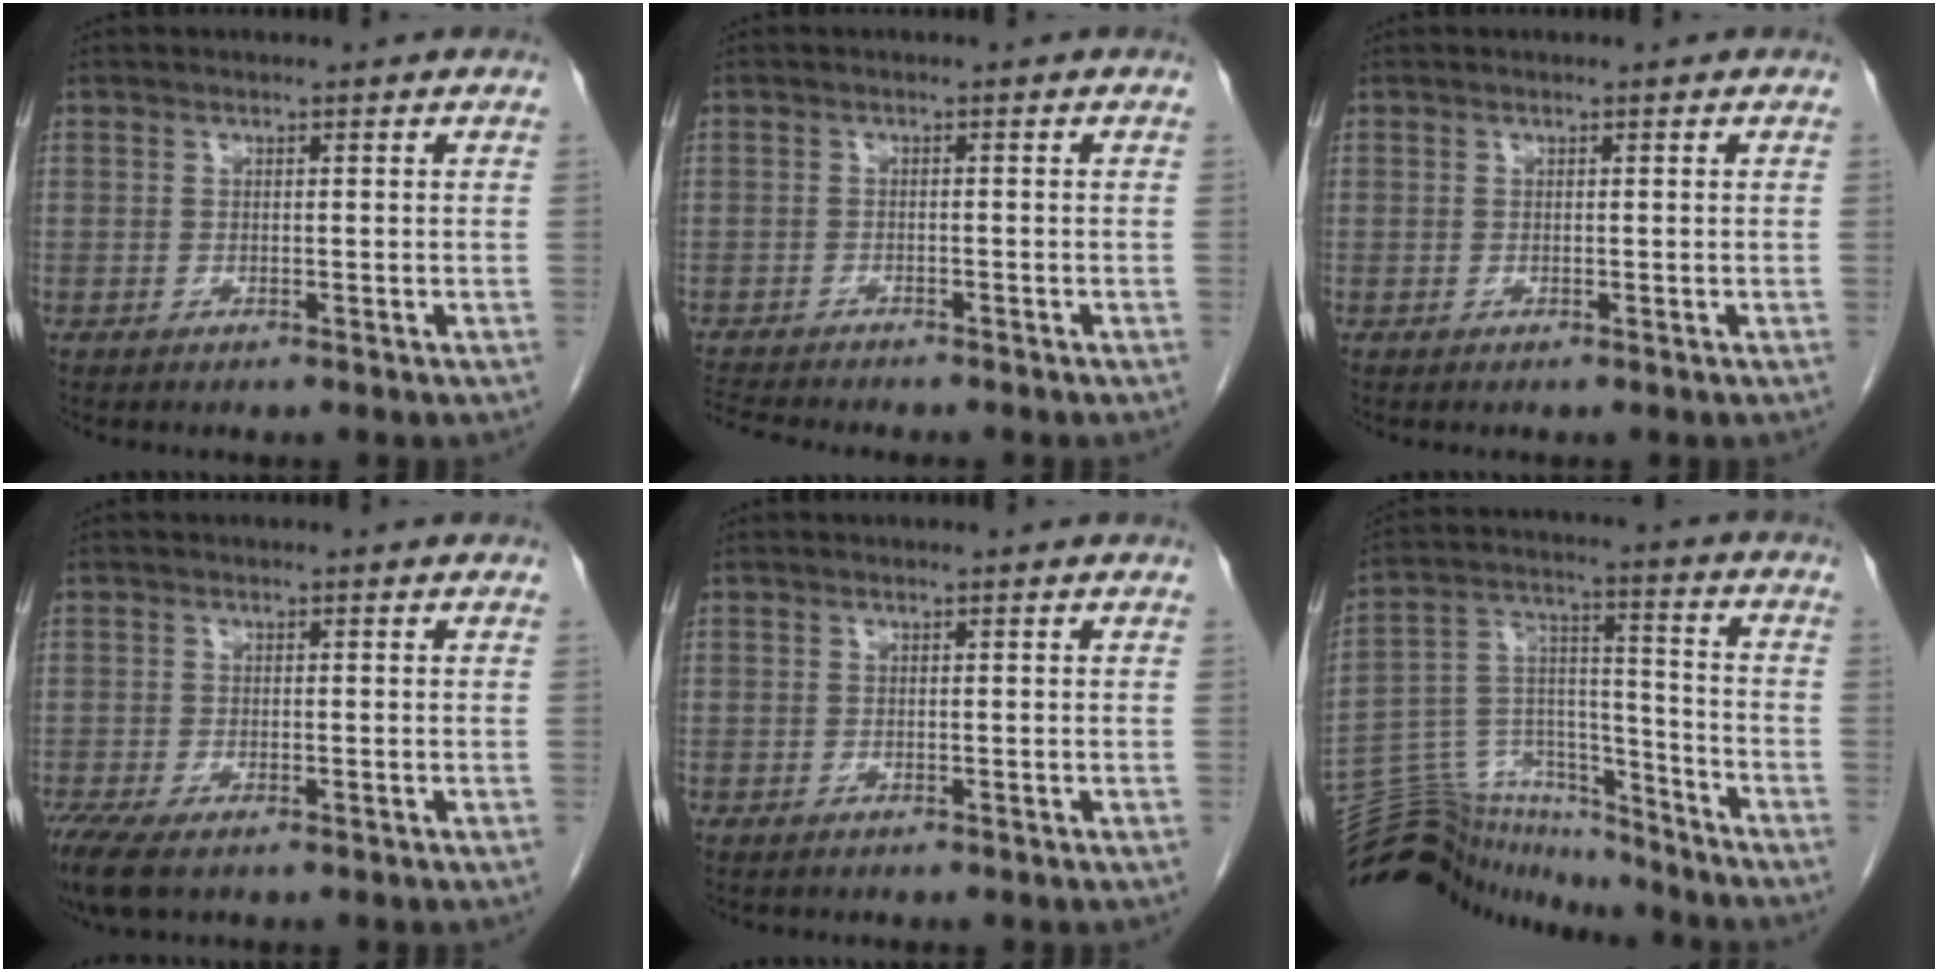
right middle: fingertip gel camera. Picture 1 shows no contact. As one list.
[{"total": 6.8, "force": [-6.3, 0.9, 2.4], "torque": [-0.042, -0.010, -0.100]}, {"total": 0.0}, {"total": 6.8, "force": [-4.6, 2.6, 4.3], "torque": [-0.091, -0.019, -0.078]}, {"total": 0.6, "force": [-0.5, 0.4, 0.0], "torque": [-0.007, 0.003, -0.006]}, {"total": 18.0, "force": [-17.4, 4.3, 2.1], "torque": [-0.043, 0.059, -0.283]}]